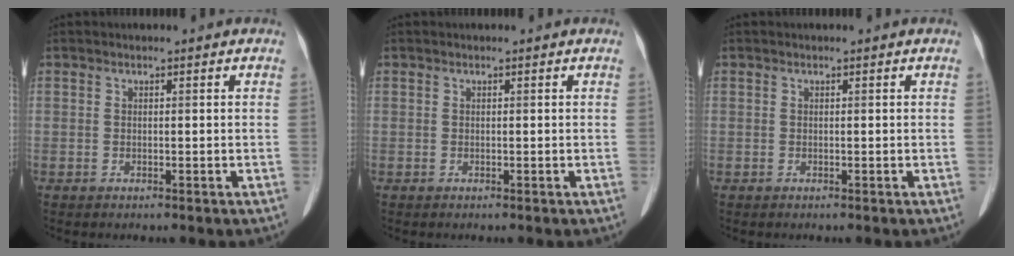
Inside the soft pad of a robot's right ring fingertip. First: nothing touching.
{"total": 0.0}
{"total": 0.0}